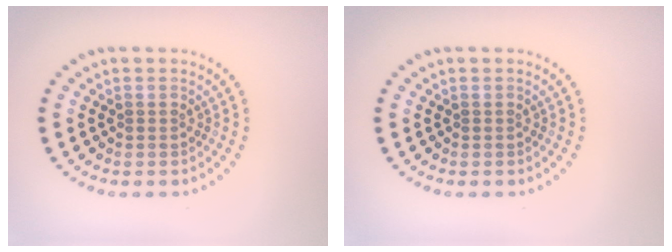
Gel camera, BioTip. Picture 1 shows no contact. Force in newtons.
{"total": 0.0}